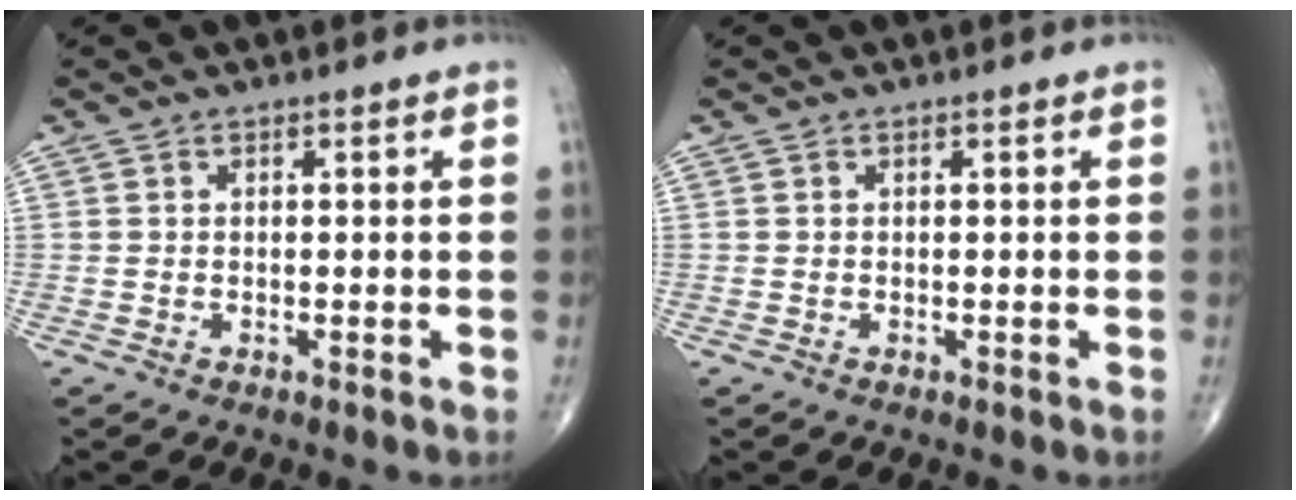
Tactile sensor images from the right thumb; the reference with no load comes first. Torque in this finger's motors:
{"motor_torque": [0.00, 0.00, 0.03, 0.05, 0.04]}